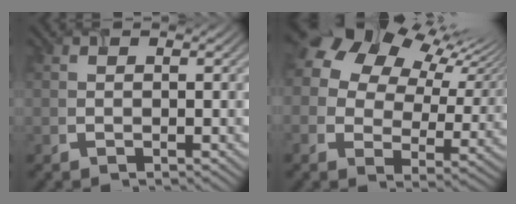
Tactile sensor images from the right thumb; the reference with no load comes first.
{"total": 15.0, "force": [8.4, 9.3, 8.1], "torque": [-0.186, 0.033, 0.151]}